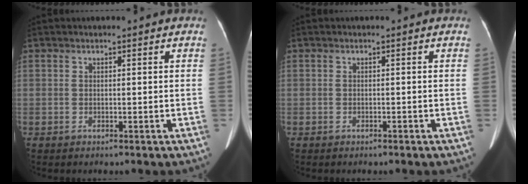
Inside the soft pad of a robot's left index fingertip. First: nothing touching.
{"total": 0.0}